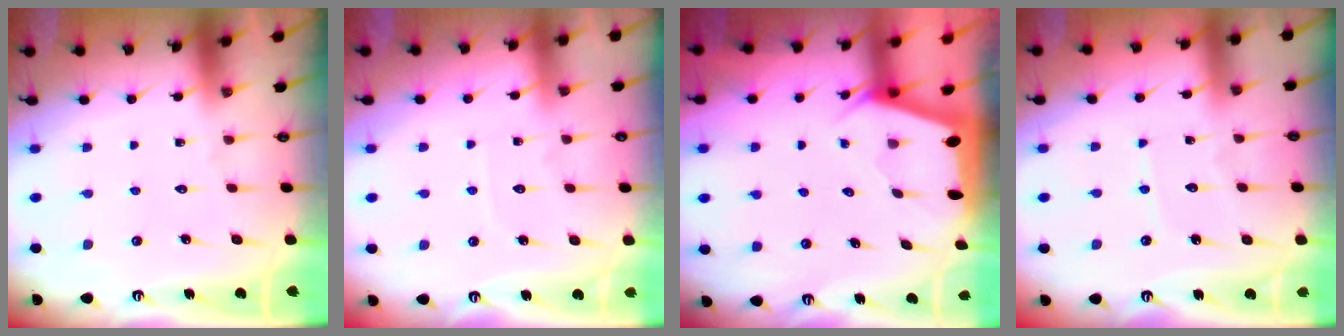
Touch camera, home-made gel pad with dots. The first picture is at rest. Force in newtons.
{"total": 4.4, "press": 4.3, "slide": 0.4}
{"total": 2.0, "press": 2.0, "slide": 0.3}
{"total": 3.4, "press": 3.4, "slide": 0.5}